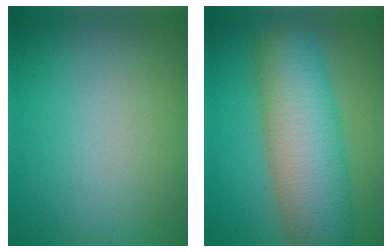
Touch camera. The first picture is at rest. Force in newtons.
{"total": 11.0, "press": 11.0, "slide": 0.7}